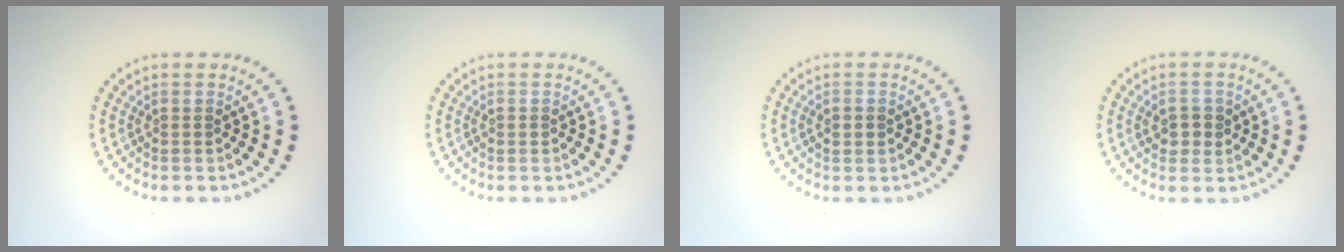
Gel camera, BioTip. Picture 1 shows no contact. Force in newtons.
{"total": 0.5, "press": 0.5, "slide": 0.2}
{"total": 1.6, "press": 1.6, "slide": 0.2}
{"total": 2.3, "press": 2.2, "slide": 0.4}